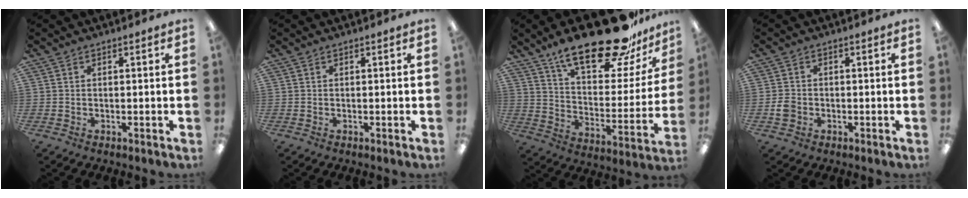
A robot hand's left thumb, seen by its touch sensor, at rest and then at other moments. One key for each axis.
{"total": 0.0}
{"total": 26.0, "fx": 19.3, "fy": 8.9, "fz": 14.9, "tx": -0.222, "ty": -0.127, "tz": 0.322}
{"total": 2.7, "fx": -0.7, "fy": 2.3, "fz": 1.3, "tx": -0.021, "ty": 0.005, "tz": -0.014}